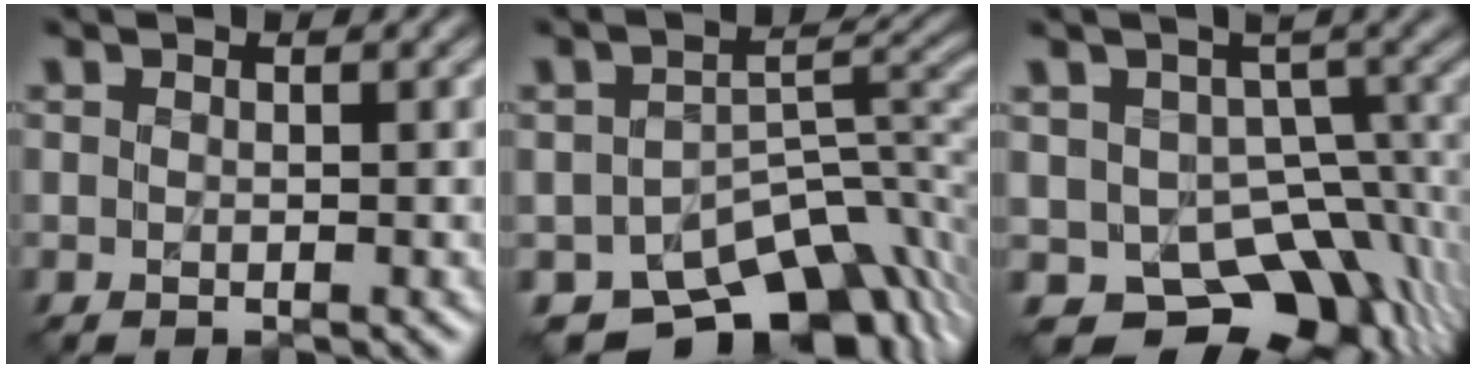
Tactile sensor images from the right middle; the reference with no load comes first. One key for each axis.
{"total": 10.9, "fx": -7.4, "fy": 5.5, "fz": 5.8, "tx": -0.073, "ty": -0.009, "tz": -0.115}
{"total": 9.5, "fx": -3.7, "fy": 6.1, "fz": 6.3, "tx": -0.076, "ty": -0.021, "tz": -0.057}